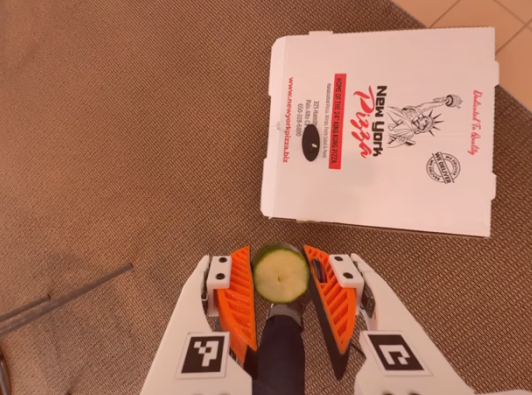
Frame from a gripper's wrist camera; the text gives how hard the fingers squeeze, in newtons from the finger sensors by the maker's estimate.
{"total": 9.3, "left": 9.2, "right": 9.4}